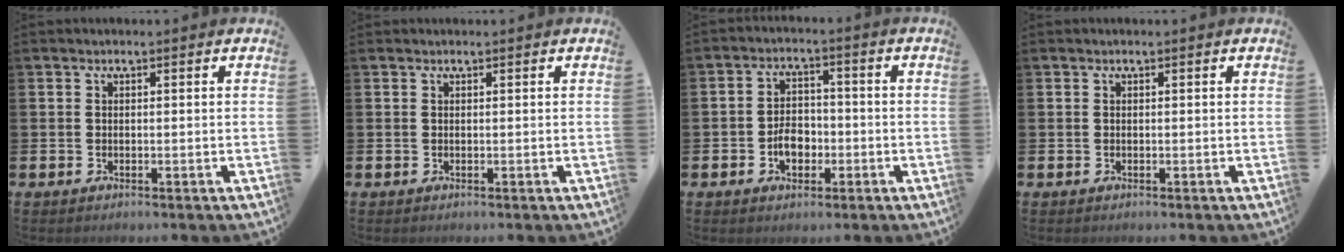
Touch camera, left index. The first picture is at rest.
{"total": 0.0}
{"total": 4.1, "force": [-1.3, 2.9, 2.6], "torque": [-0.030, -0.002, -0.030]}
{"total": 0.0}